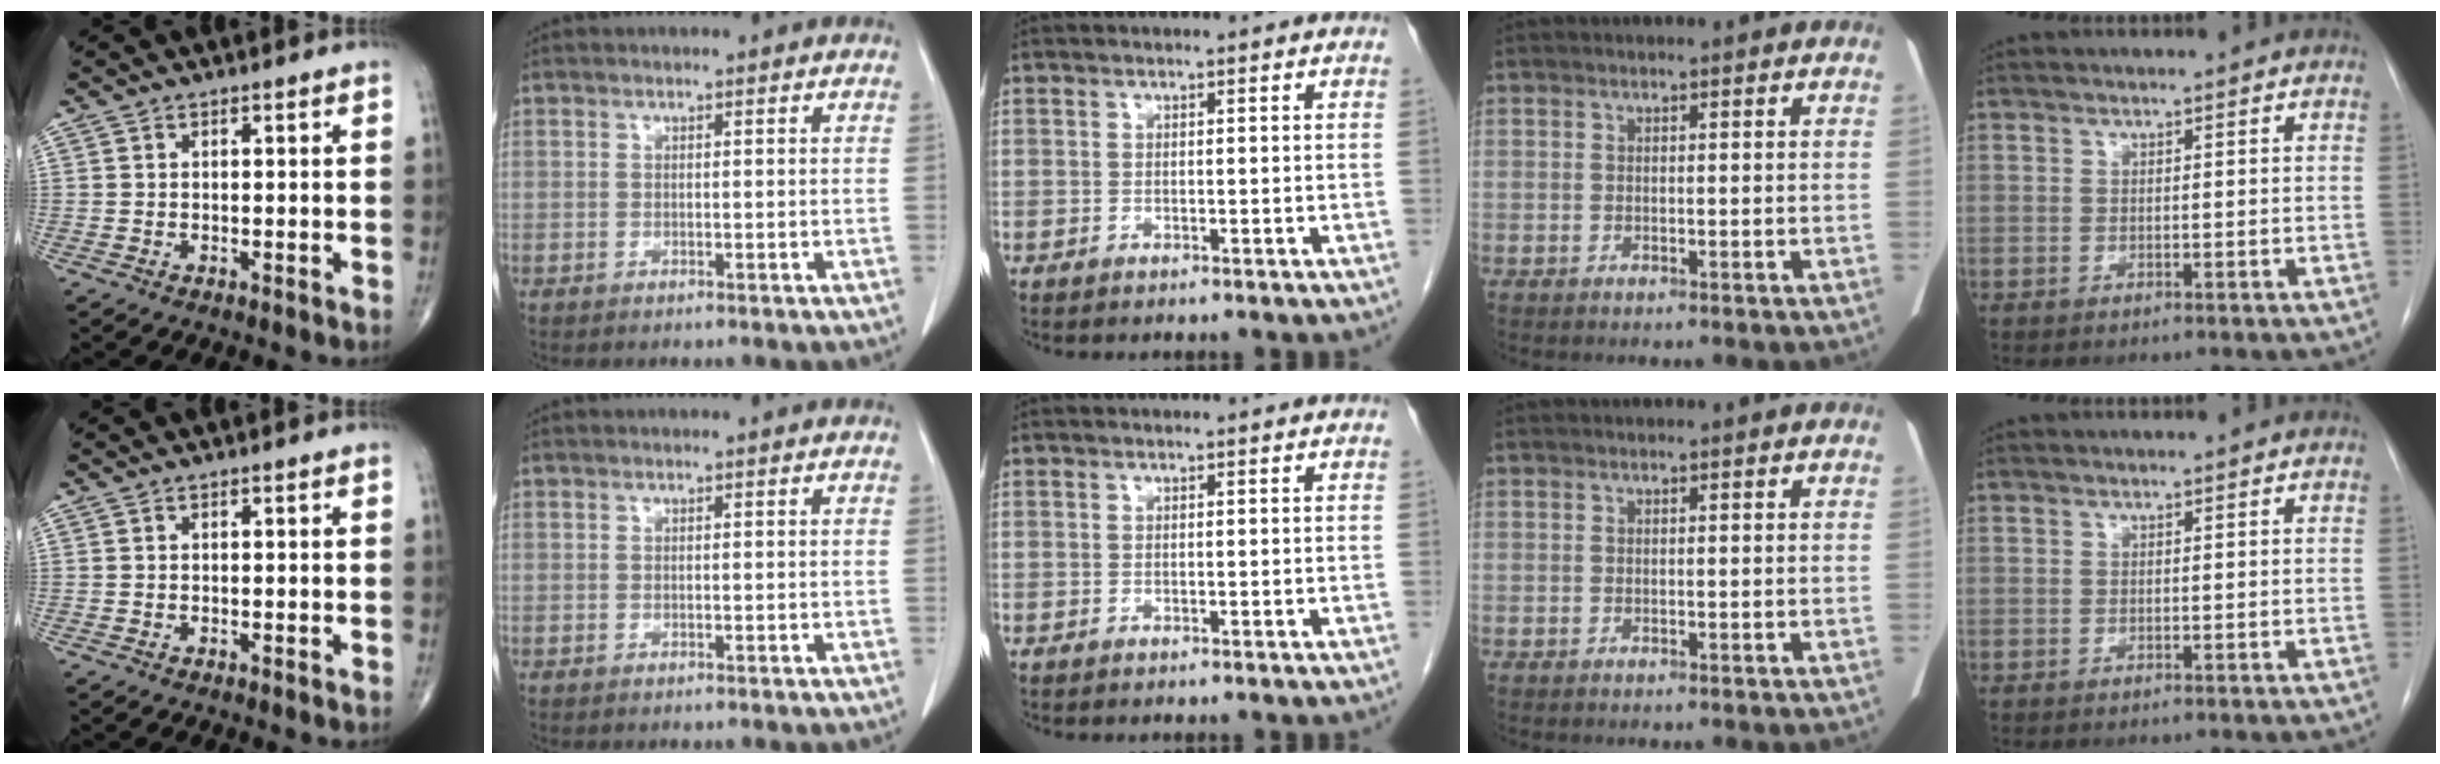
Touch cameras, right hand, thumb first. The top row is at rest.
{}